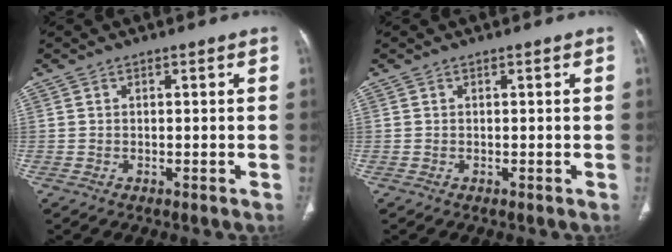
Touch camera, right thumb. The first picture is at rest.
{"total": 0.0}